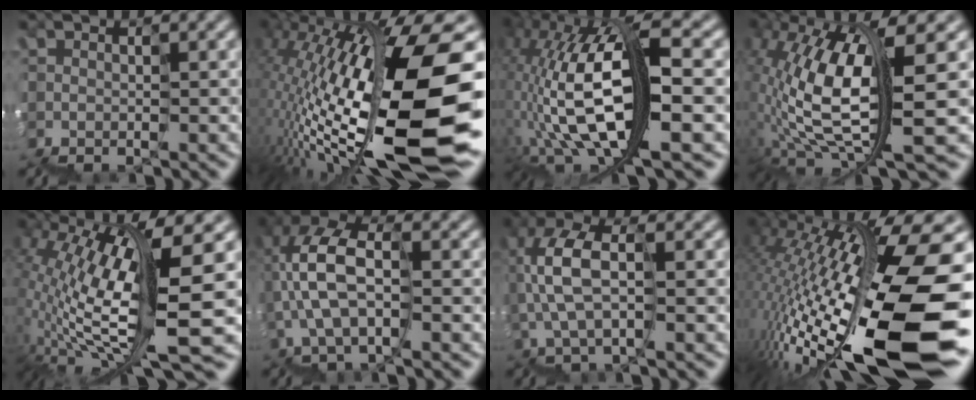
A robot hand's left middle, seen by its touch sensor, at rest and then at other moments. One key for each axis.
{"total": 14.2, "fx": -1.1, "fy": 2.9, "fz": 13.8, "tx": -0.244, "ty": 0.014, "tz": -0.022}
{"total": 12.0, "fx": -1.6, "fy": 4.3, "fz": 11.1, "tx": -0.255, "ty": 0.037, "tz": -0.024}
{"total": 9.4, "fx": 0.8, "fy": 2.0, "fz": 9.1, "tx": -0.197, "ty": 0.019, "tz": 0.026}
{"total": 11.2, "fx": 2.4, "fy": 2.1, "fz": 10.7, "tx": -0.219, "ty": 0.016, "tz": 0.067}
{"total": 6.0, "fx": 0.2, "fy": 2.8, "fz": 5.3, "tx": -0.147, "ty": 0.038, "tz": -0.003}
{"total": 3.9, "fx": 1.3, "fy": 1.2, "fz": 3.5, "tx": -0.104, "ty": 0.027, "tz": 0.022}
{"total": 15.4, "fx": -2.6, "fy": 3.1, "fz": 14.8, "tx": -0.276, "ty": 0.015, "tz": -0.049}